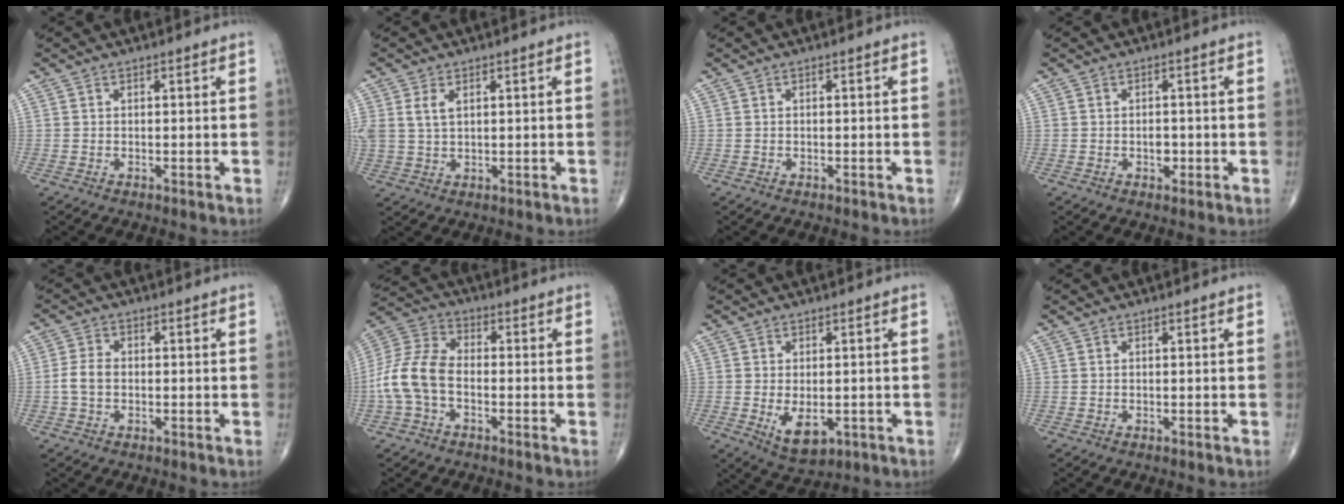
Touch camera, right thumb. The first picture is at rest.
{"total": 4.6, "force": [1.6, 2.7, 3.3], "torque": [-0.078, 0.003, 0.038]}
{"total": 0.0}
{"total": 2.2, "force": [-0.5, 1.5, 1.5], "torque": [-0.009, 0.005, -0.007]}
{"total": 3.6, "force": [-0.6, 2.4, 2.6], "torque": [-0.057, 0.012, -0.015]}
{"total": 10.8, "force": [-2.6, 6.7, 8.1], "torque": [-0.173, 0.031, -0.061]}
{"total": 6.3, "force": [-1.4, 3.6, 5.0], "torque": [-0.070, -0.012, -0.010]}
{"total": 0.0}